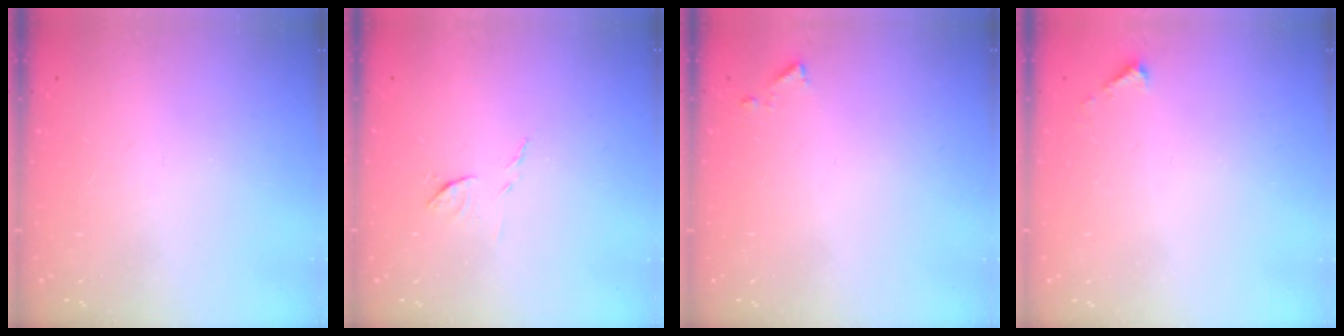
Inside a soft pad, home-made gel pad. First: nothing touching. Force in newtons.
{"total": 6.7, "press": 6.7, "slide": 0.3}
{"total": 5.3, "press": 5.2, "slide": 0.5}
{"total": 2.1, "press": 2.1, "slide": 0.2}